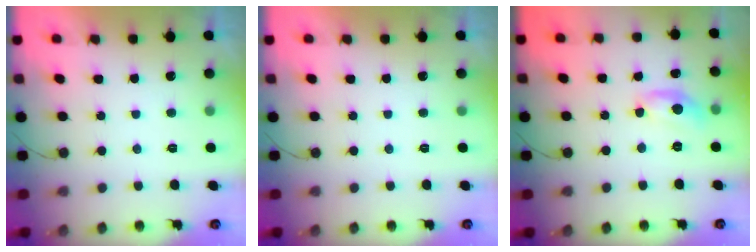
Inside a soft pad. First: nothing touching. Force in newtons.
{"total": 0.0}
{"total": 9.0, "press": 9.0, "slide": 0.6}